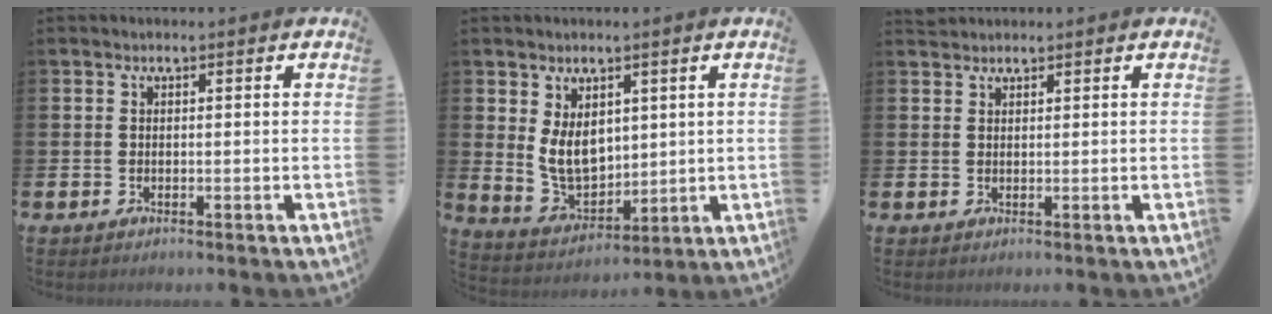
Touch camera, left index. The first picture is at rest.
{"total": 5.9, "force": [2.2, 3.9, 3.9], "torque": [-0.069, -0.004, 0.041]}
{"total": 1.3, "force": [1.3, 0.3, -0.1], "torque": [0.013, -0.002, 0.021]}